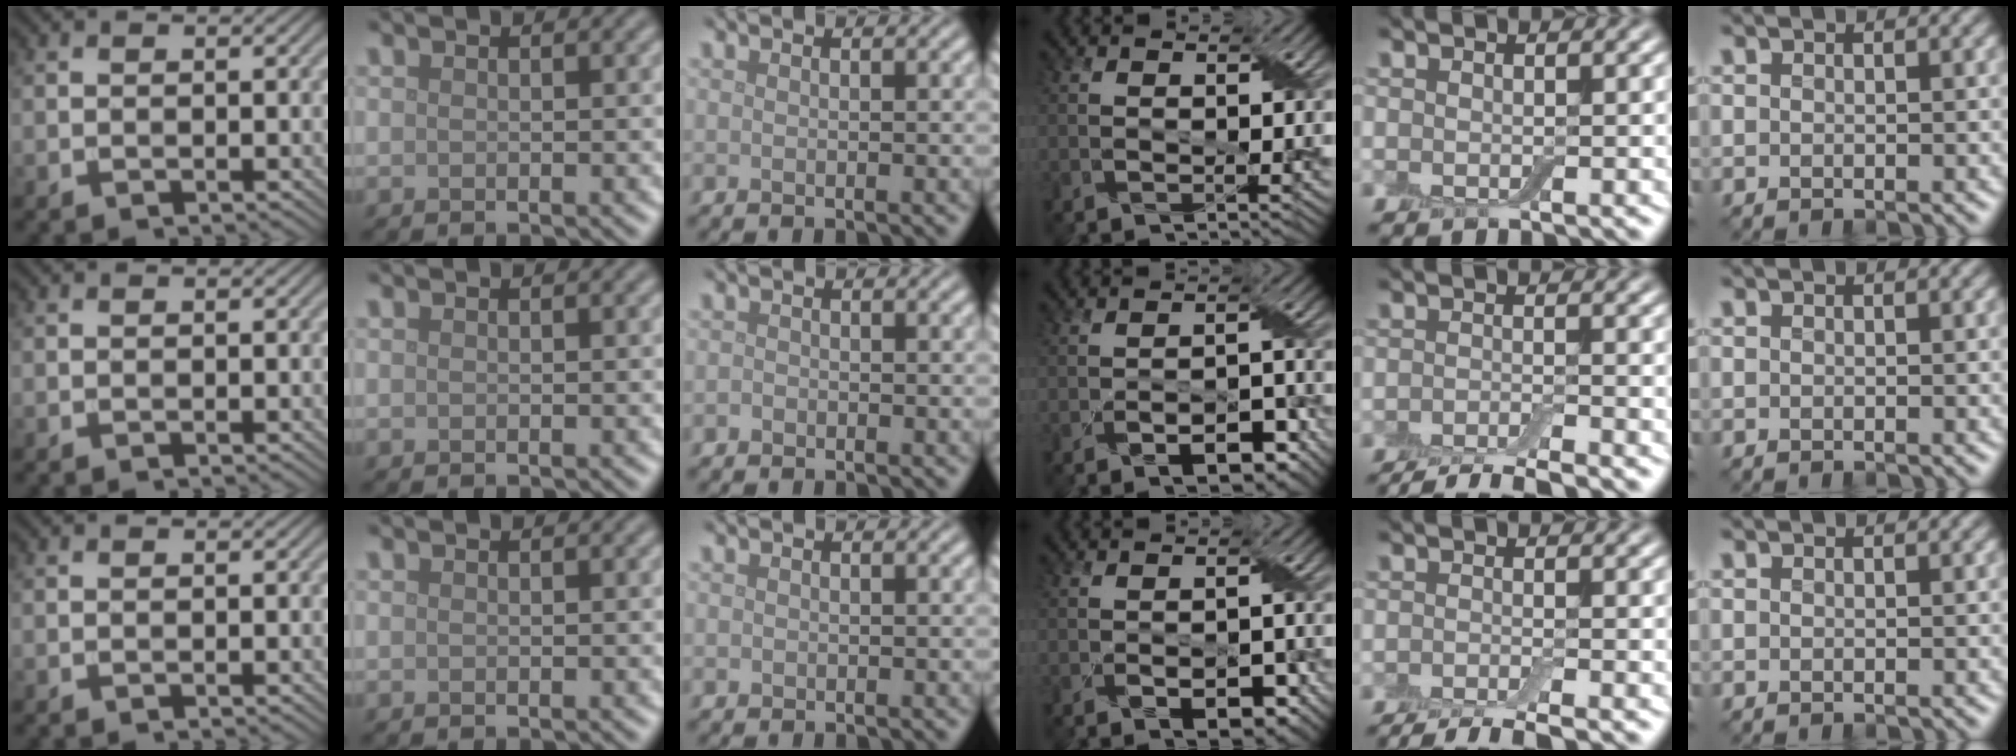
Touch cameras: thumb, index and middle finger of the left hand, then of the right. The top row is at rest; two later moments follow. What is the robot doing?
{"motion": "fold", "object": "cloth"}